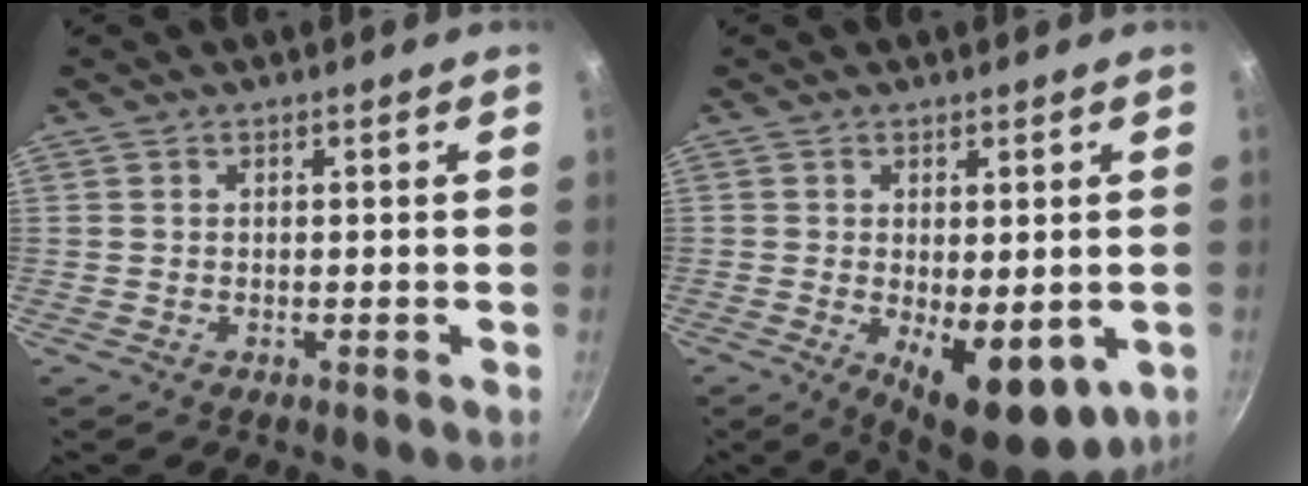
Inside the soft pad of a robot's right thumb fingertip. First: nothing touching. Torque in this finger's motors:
{"motor_torque": [-0.19, 0.90, -0.02, -0.18, 0.29]}